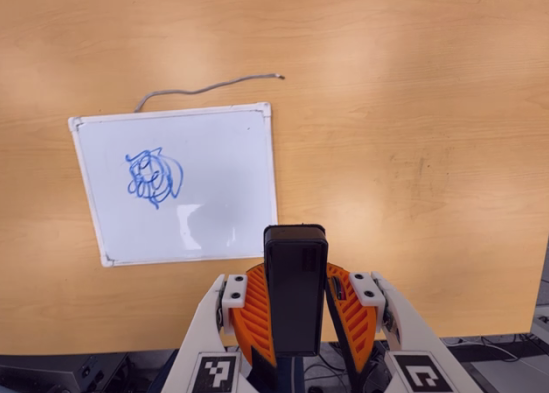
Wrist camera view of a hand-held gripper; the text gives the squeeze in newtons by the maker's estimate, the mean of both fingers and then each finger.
{"total": 7.6, "left": 6.9, "right": 8.3}